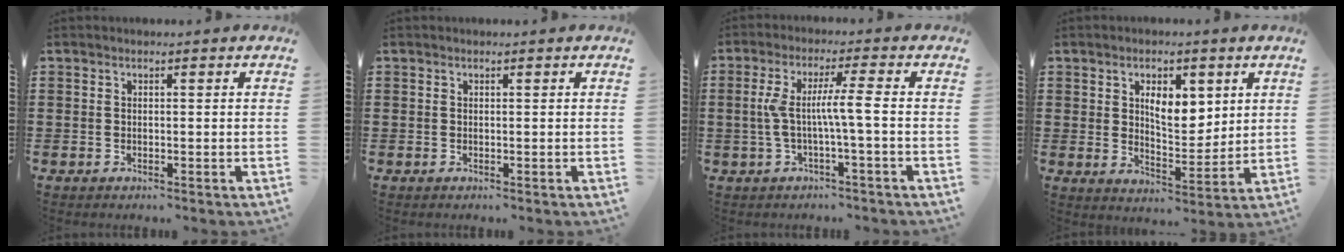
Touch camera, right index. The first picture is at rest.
{"total": 0.0}
{"total": 6.2, "force": [-0.5, -0.3, 6.2], "torque": [-0.123, -0.006, -0.019]}
{"total": 6.5, "force": [2.5, 3.5, 4.9], "torque": [-0.083, 0.002, 0.038]}